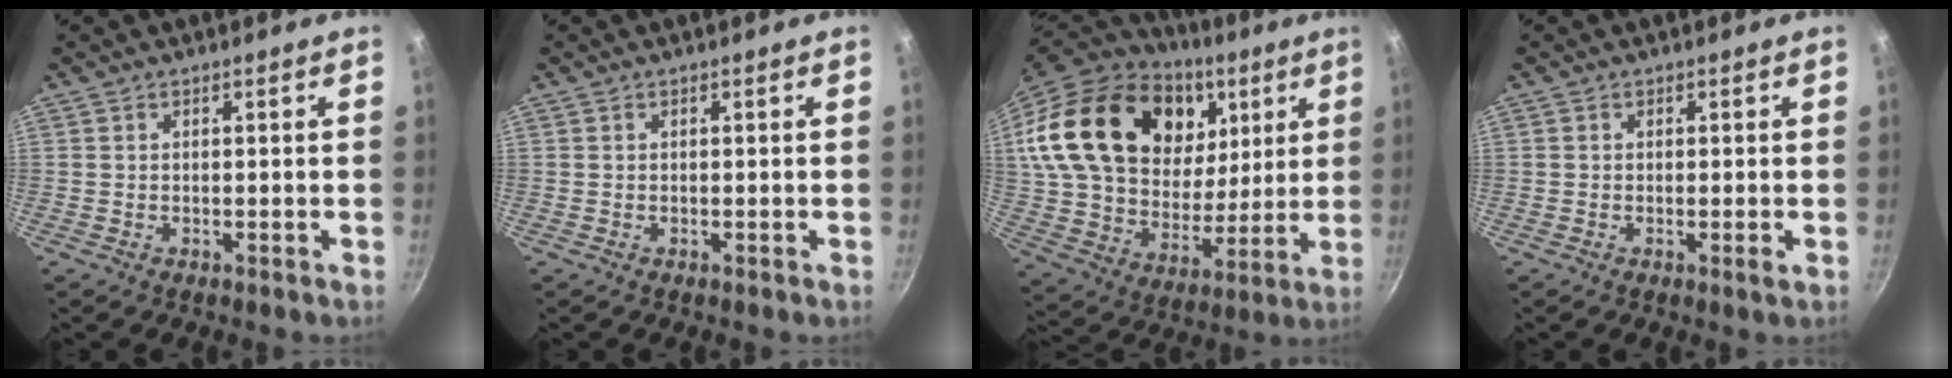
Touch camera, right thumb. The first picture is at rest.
{"total": 0.0}
{"total": 34.7, "force": [13.0, 22.6, 22.9], "torque": [-0.418, -0.015, 0.231]}
{"total": 1.1, "force": [-0.3, 0.0, 1.1], "torque": [-0.019, -0.004, -0.007]}